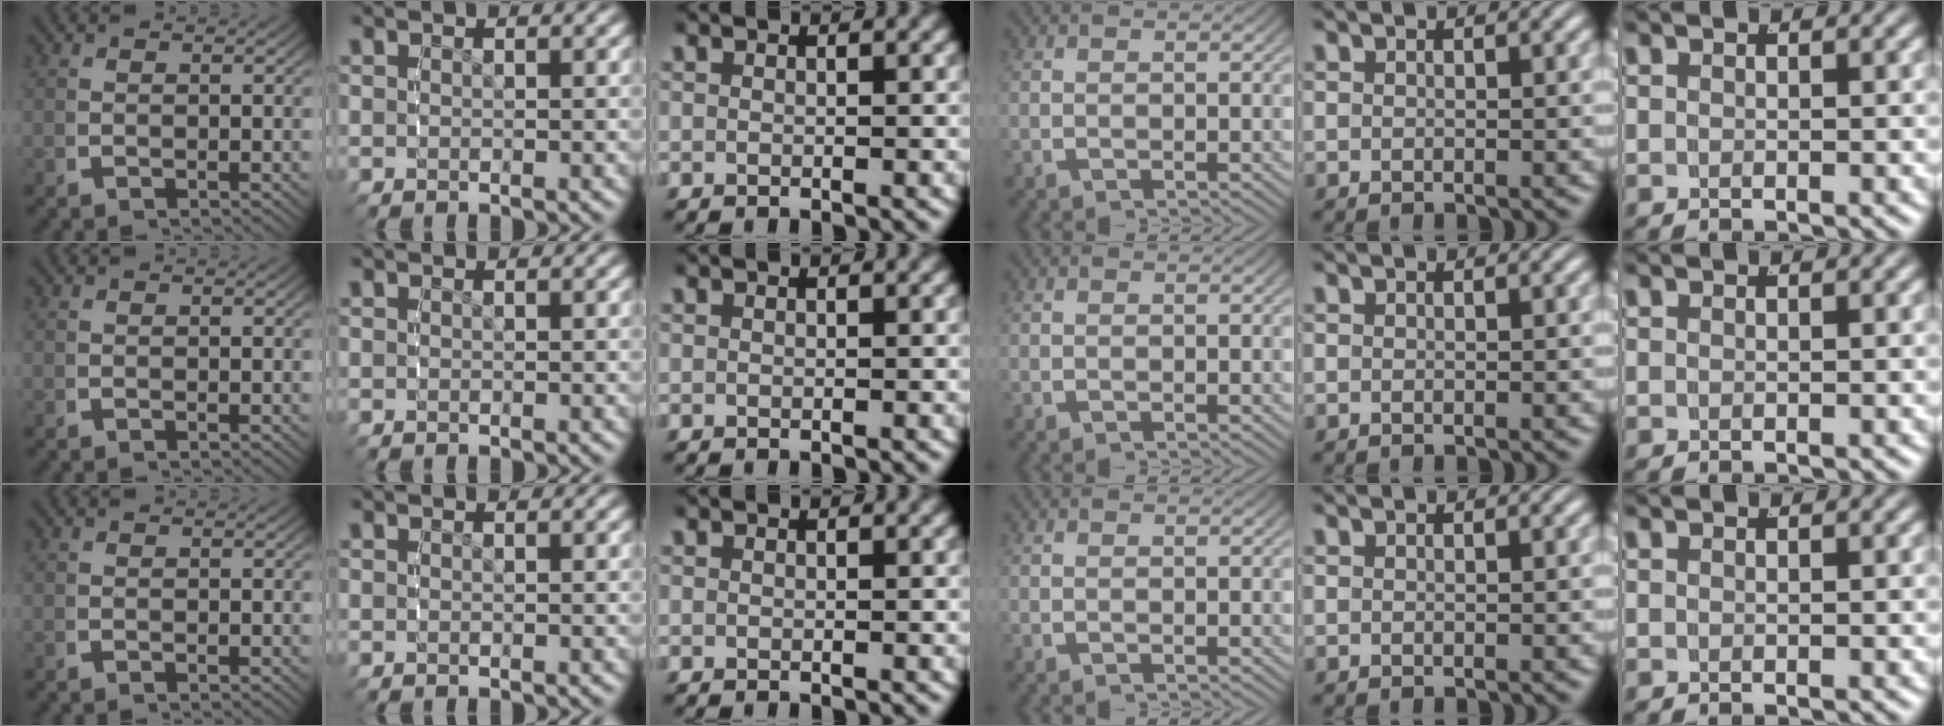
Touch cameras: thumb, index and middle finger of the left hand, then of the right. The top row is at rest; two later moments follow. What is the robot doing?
{"motion": "reach", "object": "markers"}